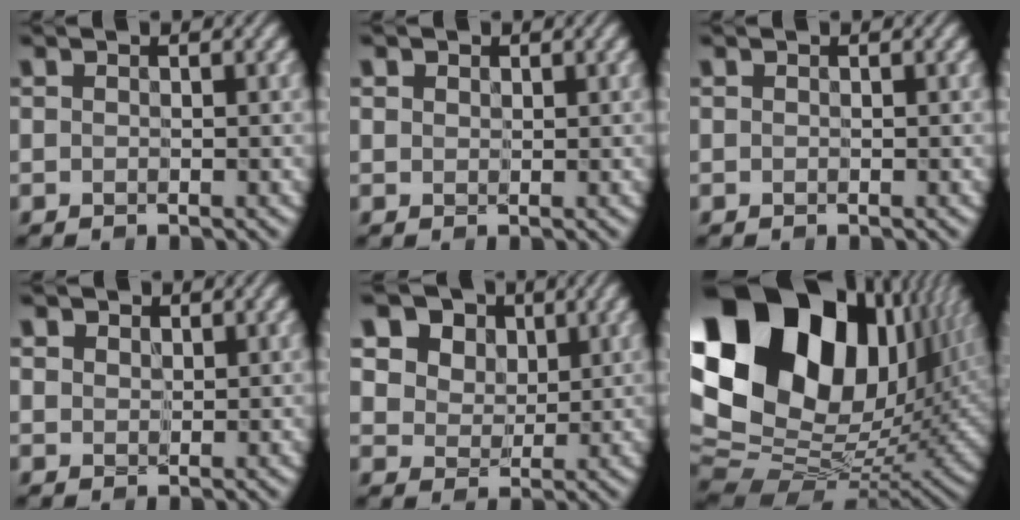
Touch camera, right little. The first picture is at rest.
{"total": 0.9, "force": [0.5, 0.8, 0.2], "torque": [-0.009, -0.002, 0.015]}
{"total": 0.0}
{"total": 1.7, "force": [0.9, 1.3, 0.5], "torque": [-0.022, -0.003, 0.020]}
{"total": 11.7, "force": [6.0, 8.7, 5.0], "torque": [-0.135, 0.024, 0.101]}
{"total": 21.8, "force": [7.5, 14.2, 14.7], "torque": [-0.310, 0.042, 0.130]}